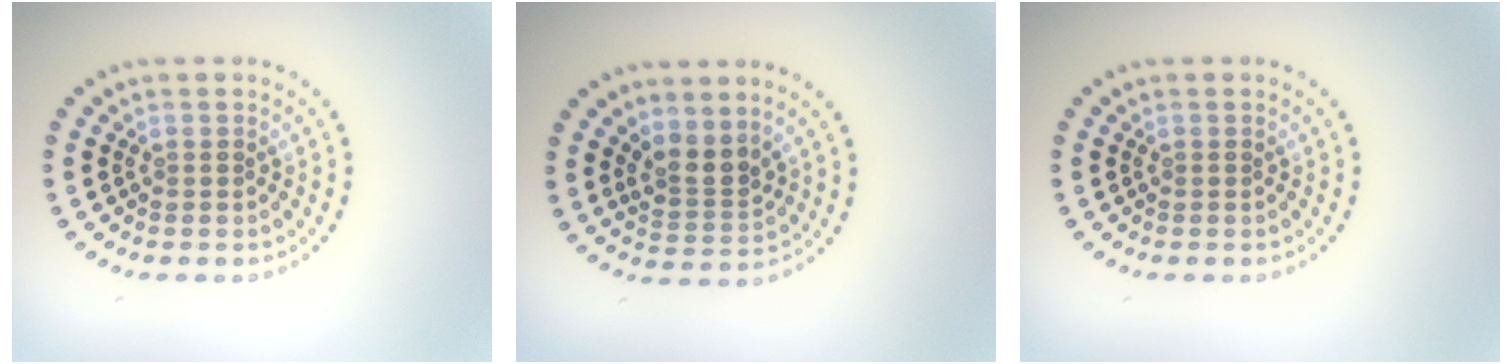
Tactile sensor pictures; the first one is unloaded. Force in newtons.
{"total": 2.5, "press": 1.9, "slide": 1.6}
{"total": 0.0}